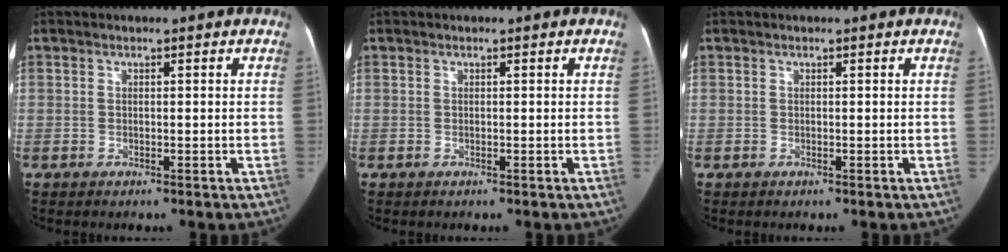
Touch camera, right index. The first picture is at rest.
{"total": 0.0}
{"total": 0.0}